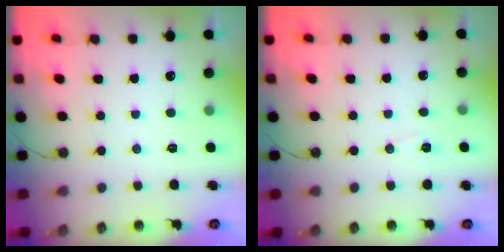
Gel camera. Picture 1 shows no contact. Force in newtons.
{"total": 5.6, "press": 3.4, "slide": 4.5}